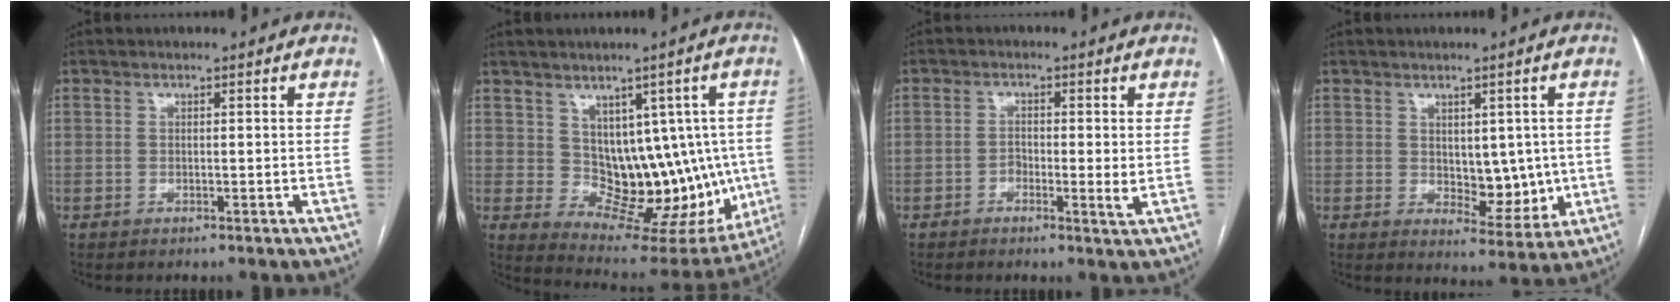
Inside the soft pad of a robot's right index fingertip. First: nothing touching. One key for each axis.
{"total": 13.0, "fx": 0.9, "fy": 8.9, "fz": 9.5, "tx": -0.098, "ty": 0.022, "tz": 0.045}
{"total": 3.0, "fx": -0.5, "fy": 0.9, "fz": 2.8, "tx": -0.046, "ty": 0.001, "tz": -0.007}
{"total": 6.6, "fx": 0.1, "fy": 3.8, "fz": 5.5, "tx": -0.065, "ty": -0.003, "tz": 0.021}